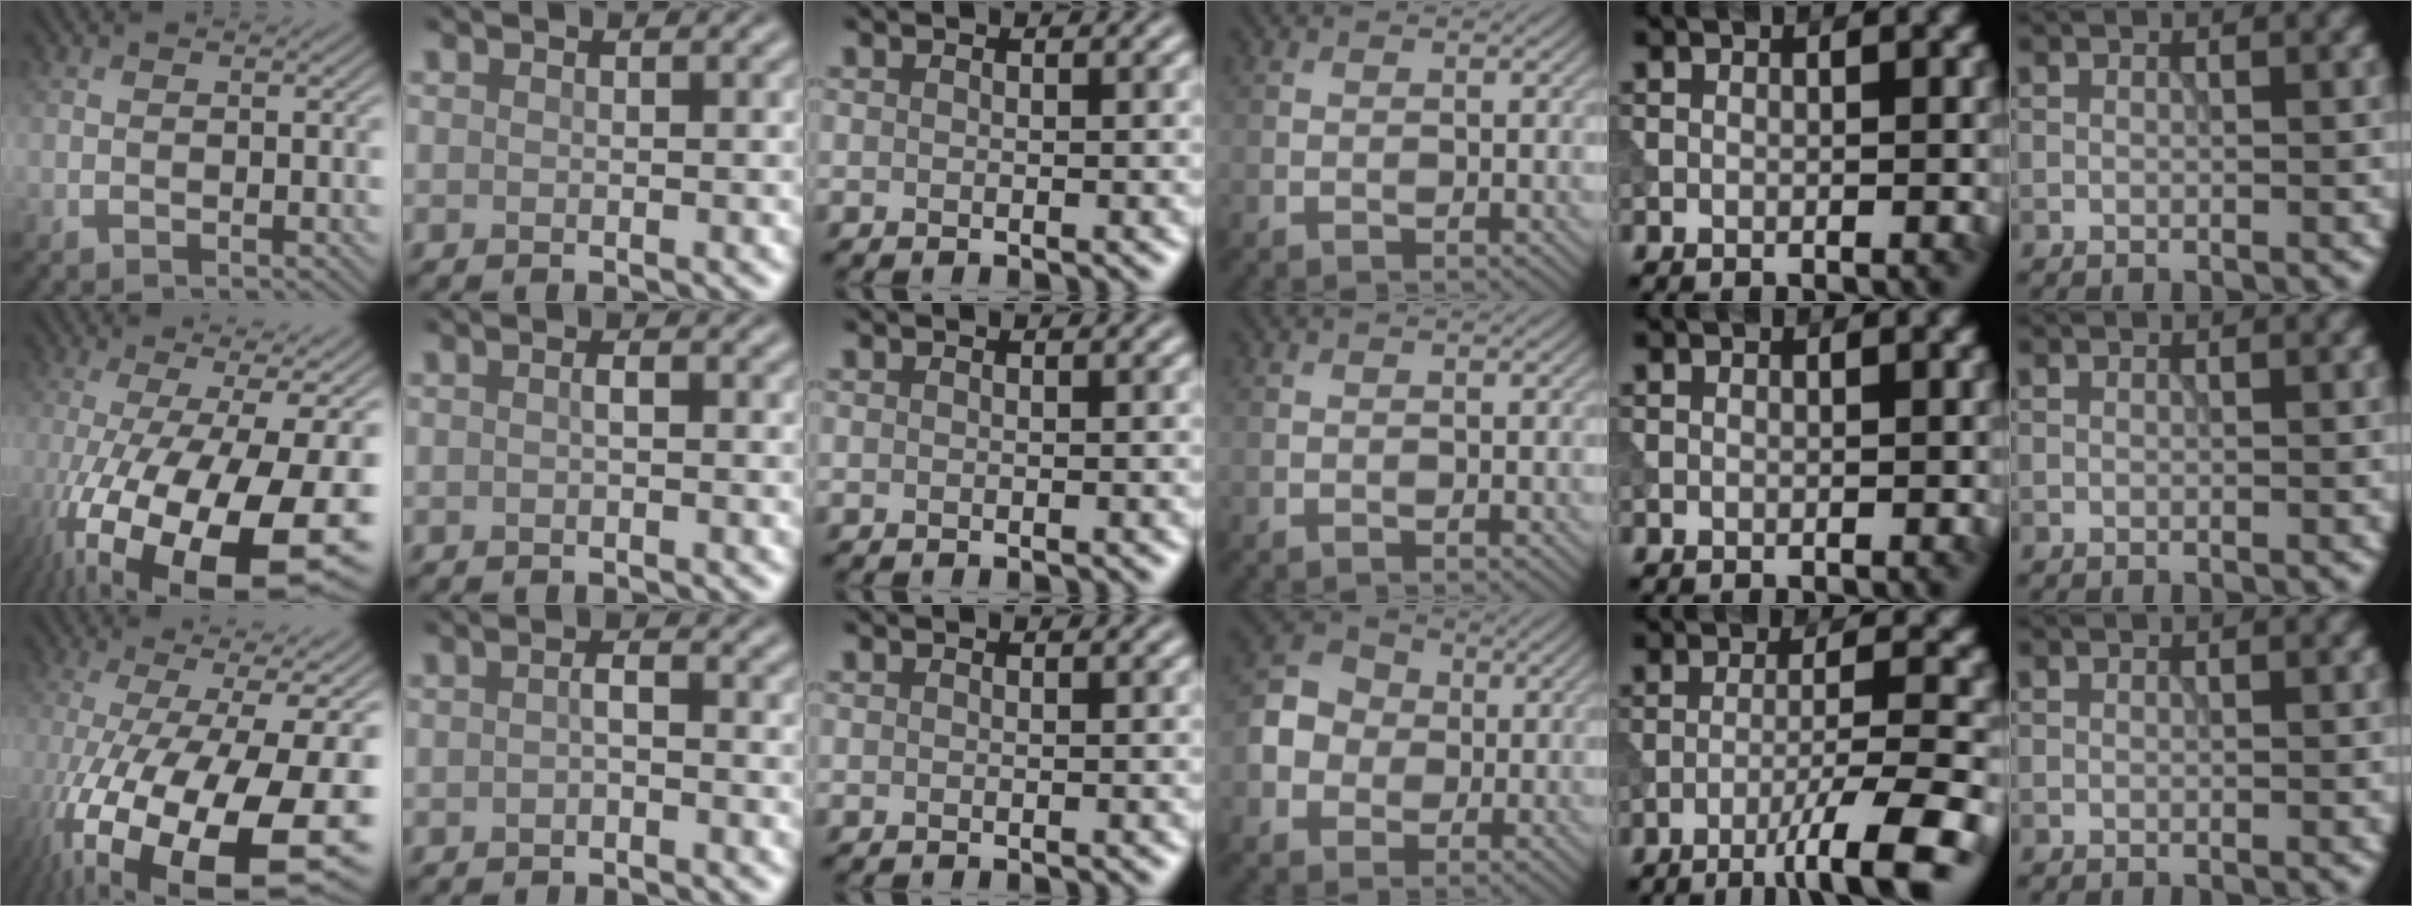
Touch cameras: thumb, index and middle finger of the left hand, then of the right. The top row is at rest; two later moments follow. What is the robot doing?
{"motion": "extract", "object": "tissue"}